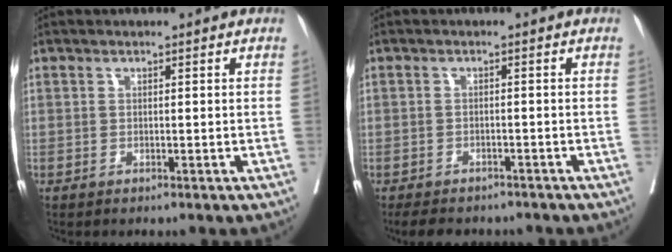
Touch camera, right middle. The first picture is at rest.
{"total": 8.0, "force": [-6.9, 3.1, 2.6], "torque": [-0.041, -0.004, -0.090]}